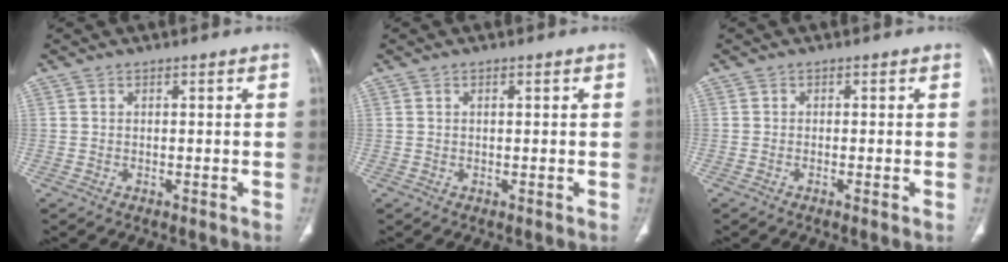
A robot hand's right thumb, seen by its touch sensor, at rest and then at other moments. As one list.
[{"total": 1.0, "force": [0.4, 0.4, 0.8], "torque": [-0.019, 0.006, 0.008]}, {"total": 0.9, "force": [-0.4, 0.1, 0.8], "torque": [-0.023, -0.003, -0.010]}]